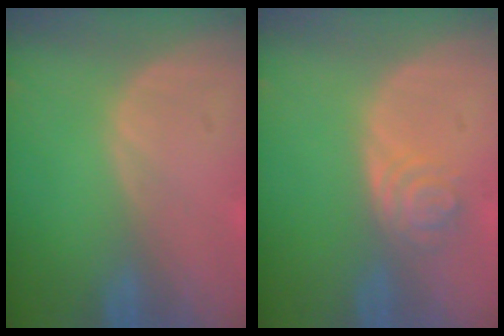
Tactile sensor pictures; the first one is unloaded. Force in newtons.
{"total": 4.0, "press": 3.6, "slide": 1.7}